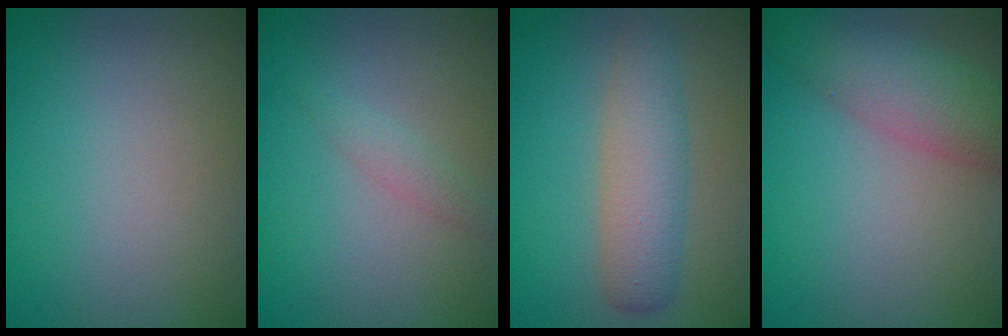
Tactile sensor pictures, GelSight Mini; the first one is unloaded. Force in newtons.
{"total": 1.3, "press": 1.3, "slide": 0.1}
{"total": 4.4, "press": 4.3, "slide": 0.1}
{"total": 5.6, "press": 5.6, "slide": 0.3}